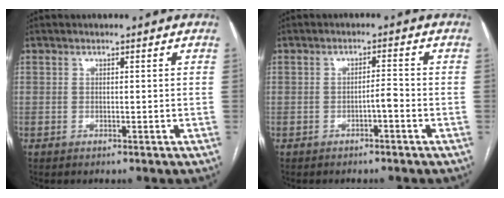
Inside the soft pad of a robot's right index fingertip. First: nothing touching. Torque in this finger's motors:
{"motor_torque": [0.16, 0.01, 0.04, 0.02]}